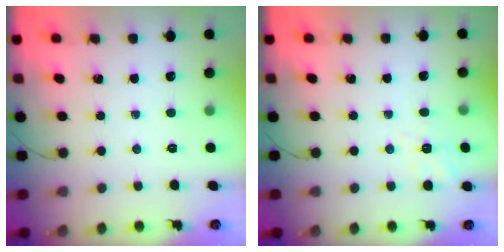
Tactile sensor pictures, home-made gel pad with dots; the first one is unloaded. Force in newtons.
{"total": 2.4, "press": 1.0, "slide": 2.2}